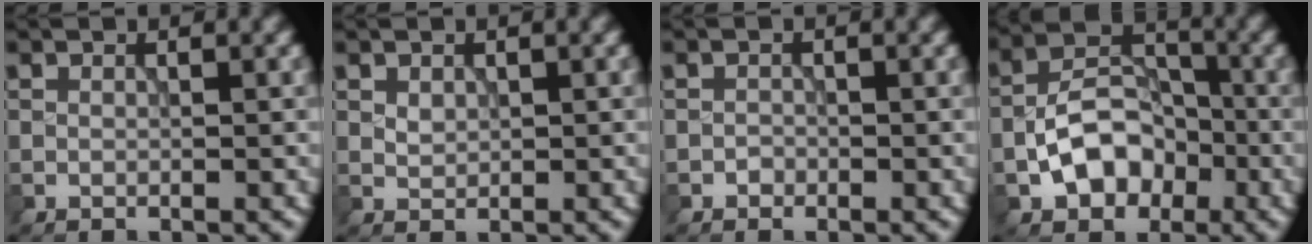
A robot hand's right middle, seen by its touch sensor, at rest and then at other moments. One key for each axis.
{"total": 1.0, "fx": 0.4, "fy": 0.8, "fz": 0.5, "tx": -0.010, "ty": -0.002, "tz": 0.010}
{"total": 0.6, "fx": -0.4, "fy": 0.5, "fz": 0.0, "tx": 0.003, "ty": -0.002, "tz": -0.007}
{"total": 6.1, "fx": -2.3, "fy": 4.2, "fz": 3.9, "tx": -0.059, "ty": 0.005, "tz": -0.043}